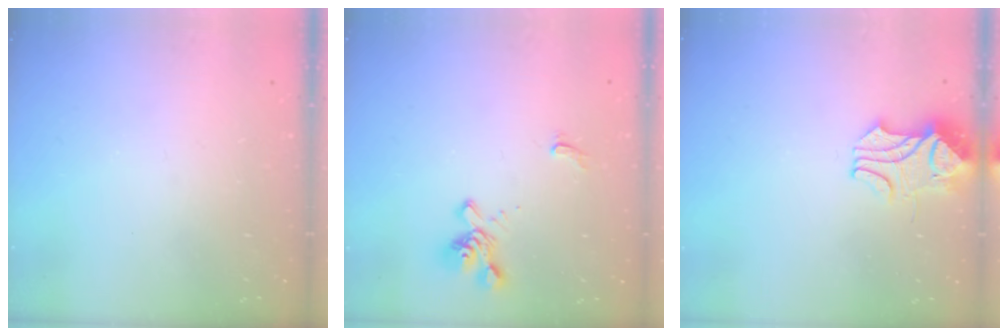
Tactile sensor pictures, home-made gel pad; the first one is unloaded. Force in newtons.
{"total": 1.7, "press": 1.1, "slide": 1.3}
{"total": 2.1, "press": 2.0, "slide": 0.8}